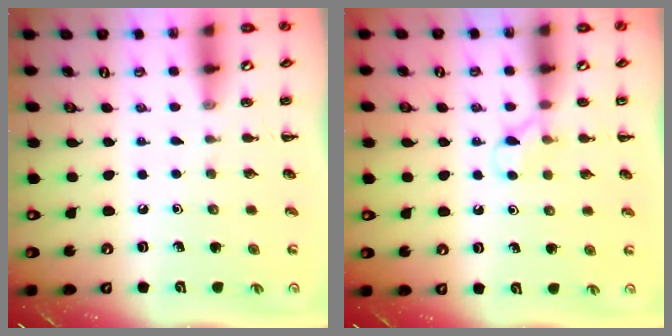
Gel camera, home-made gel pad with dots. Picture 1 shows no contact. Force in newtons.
{"total": 5.0, "press": 4.8, "slide": 1.6}